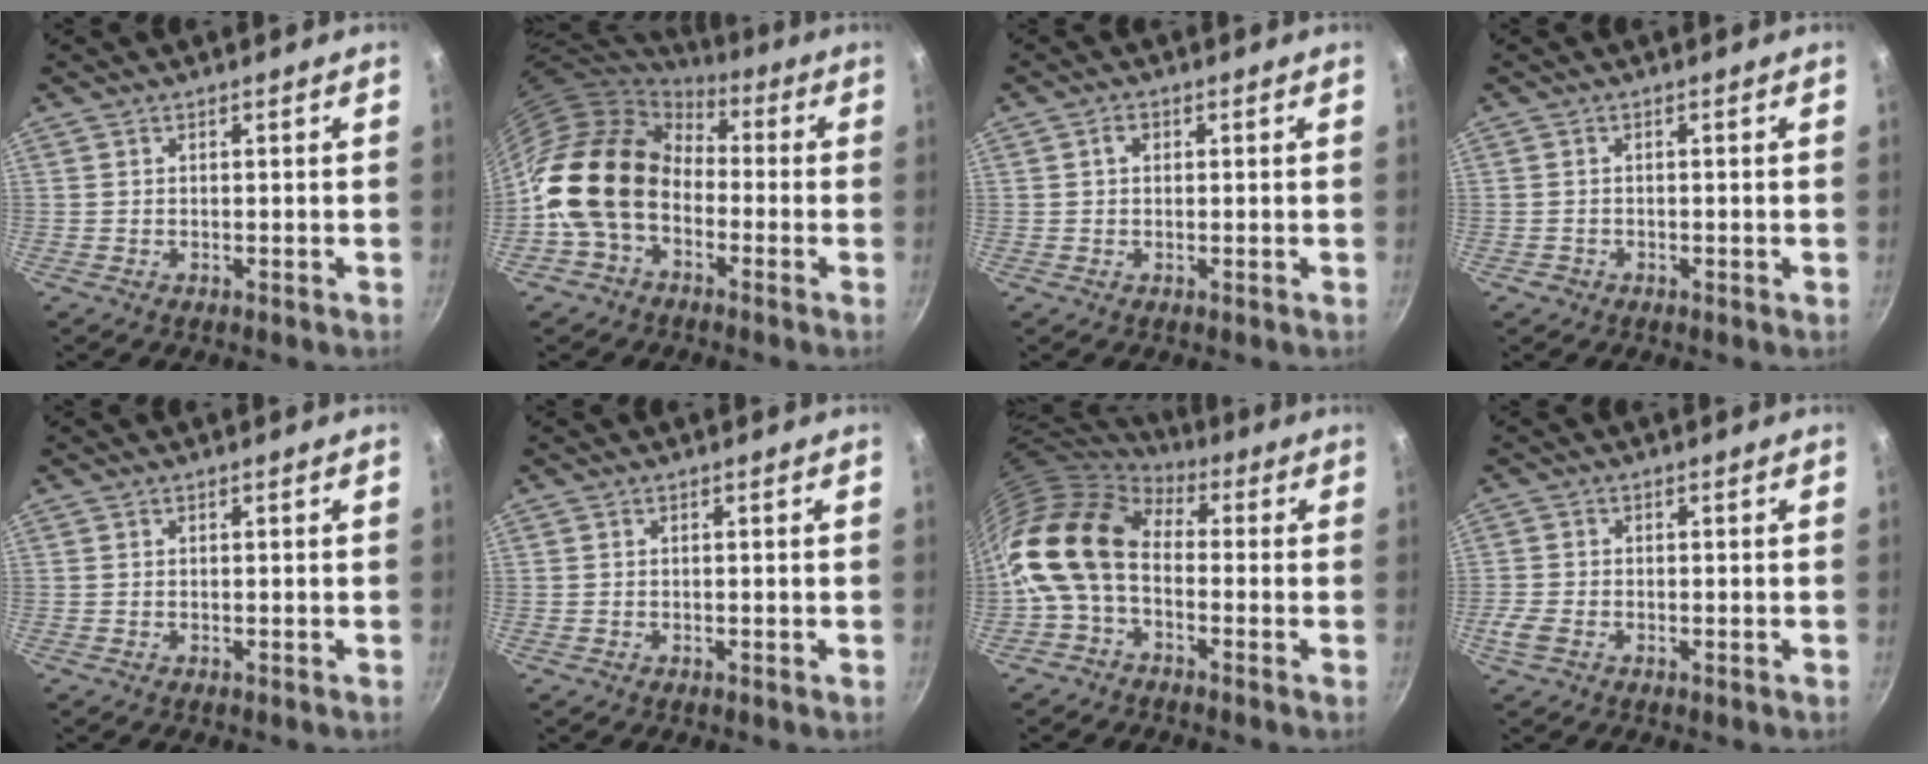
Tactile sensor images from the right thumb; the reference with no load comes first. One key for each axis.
{"total": 17.8, "fx": -2.1, "fy": 13.1, "fz": 11.8, "tx": -0.203, "ty": 0.045, "tz": -0.055}
{"total": 1.7, "fx": 0.4, "fy": 1.3, "fz": 1.1, "tx": -0.014, "ty": 0.004, "tz": 0.003}
{"total": 0.9, "fx": -0.5, "fy": 0.7, "fz": 0.3, "tx": -0.007, "ty": 0.003, "tz": -0.005}
{"total": 0.0}
{"total": 0.0}
{"total": 13.7, "fx": -1.0, "fy": 9.2, "fz": 10.2, "tx": -0.176, "ty": 0.028, "tz": -0.038}
{"total": 3.0, "fx": -1.4, "fy": 1.9, "fz": 1.9, "tx": -0.049, "ty": 0.001, "tz": -0.030}